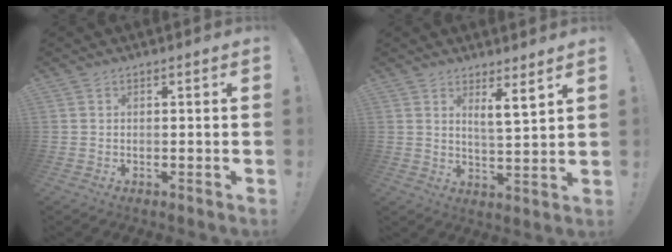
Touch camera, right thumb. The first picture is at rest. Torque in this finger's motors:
{"motor_torque": [0.07, 0.07, 0.40, -0.42, 0.05]}